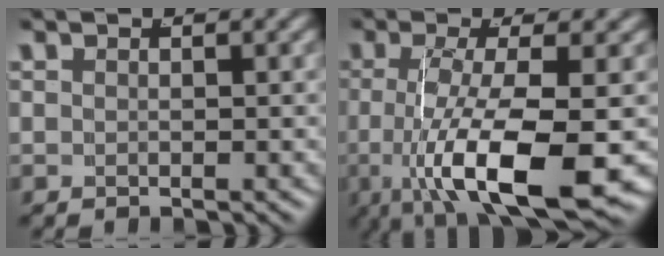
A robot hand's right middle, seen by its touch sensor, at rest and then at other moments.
{"total": 8.9, "force": [-2.4, 2.6, 8.2], "torque": [-0.150, -0.024, -0.022]}